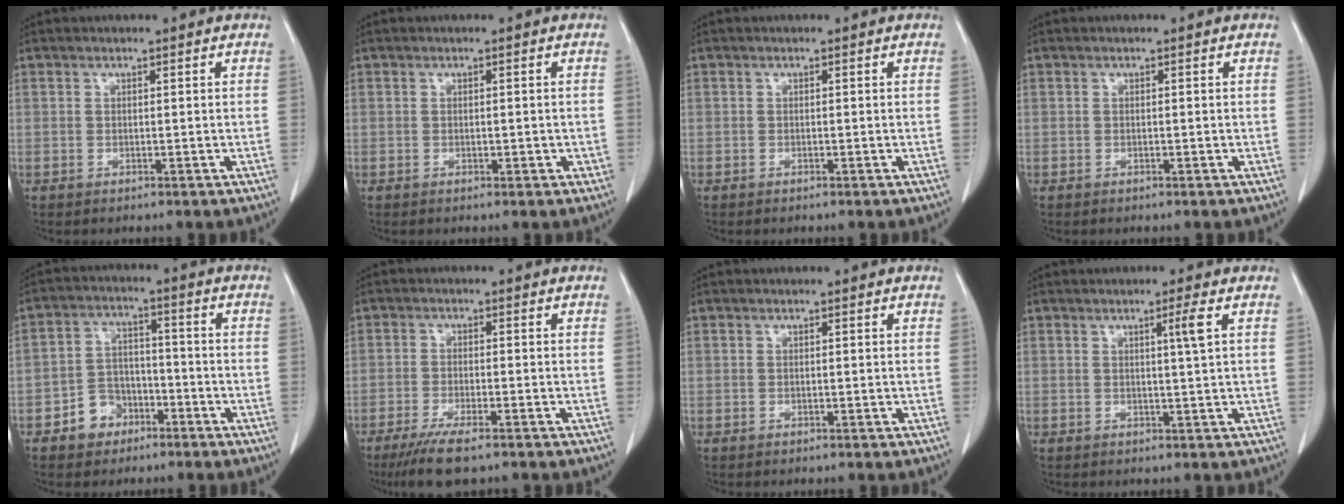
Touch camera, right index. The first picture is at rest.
{"total": 1.2, "force": [-0.1, 0.8, 0.9], "torque": [-0.012, 0.004, 0.003]}
{"total": 0.0}
{"total": 0.0}
{"total": 6.0, "force": [-3.4, 4.6, 1.8], "torque": [-0.035, 0.017, -0.053]}
{"total": 7.1, "force": [-5.2, 0.7, 4.8], "torque": [-0.083, -0.018, -0.082]}
{"total": 0.0}
{"total": 2.2, "force": [0.8, -0.8, 2.0], "torque": [-0.035, -0.007, 0.016]}